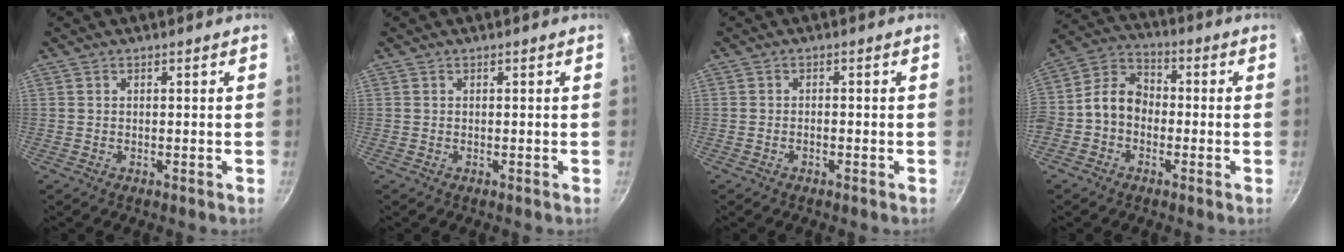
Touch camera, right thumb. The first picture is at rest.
{"total": 0.0}
{"total": 0.9, "force": [-0.5, 0.4, 0.5], "torque": [-0.012, 0.006, -0.010]}
{"total": 9.4, "force": [-1.8, 7.4, 5.5], "torque": [-0.075, 0.041, -0.055]}